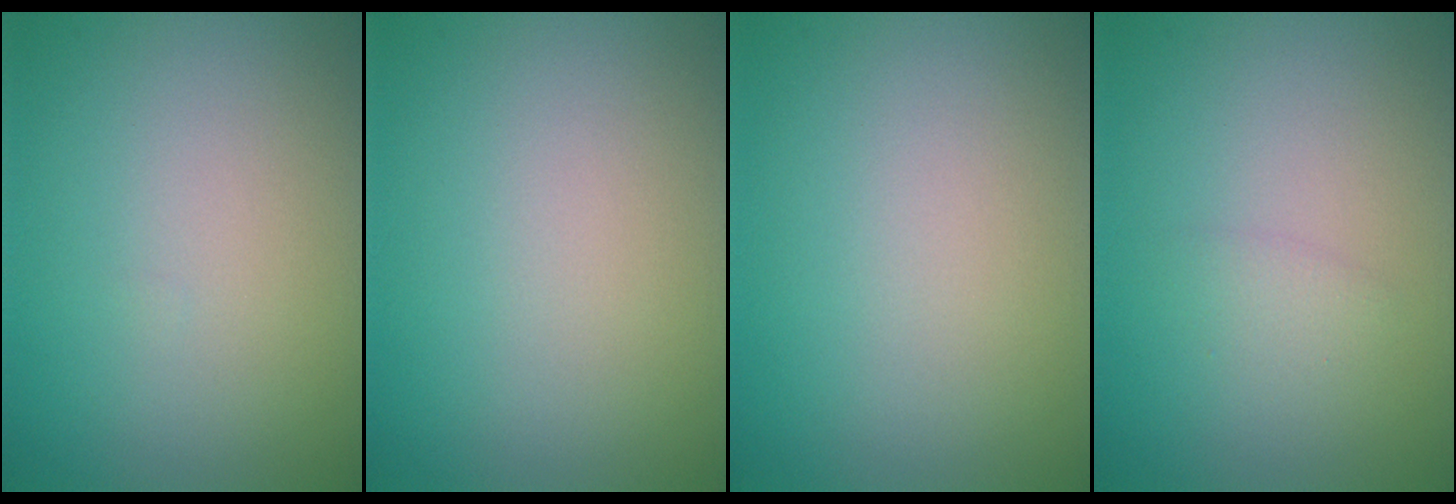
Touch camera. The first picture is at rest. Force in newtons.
{"total": 0.0}
{"total": 0.0}
{"total": 1.0, "press": 1.0, "slide": 0.1}